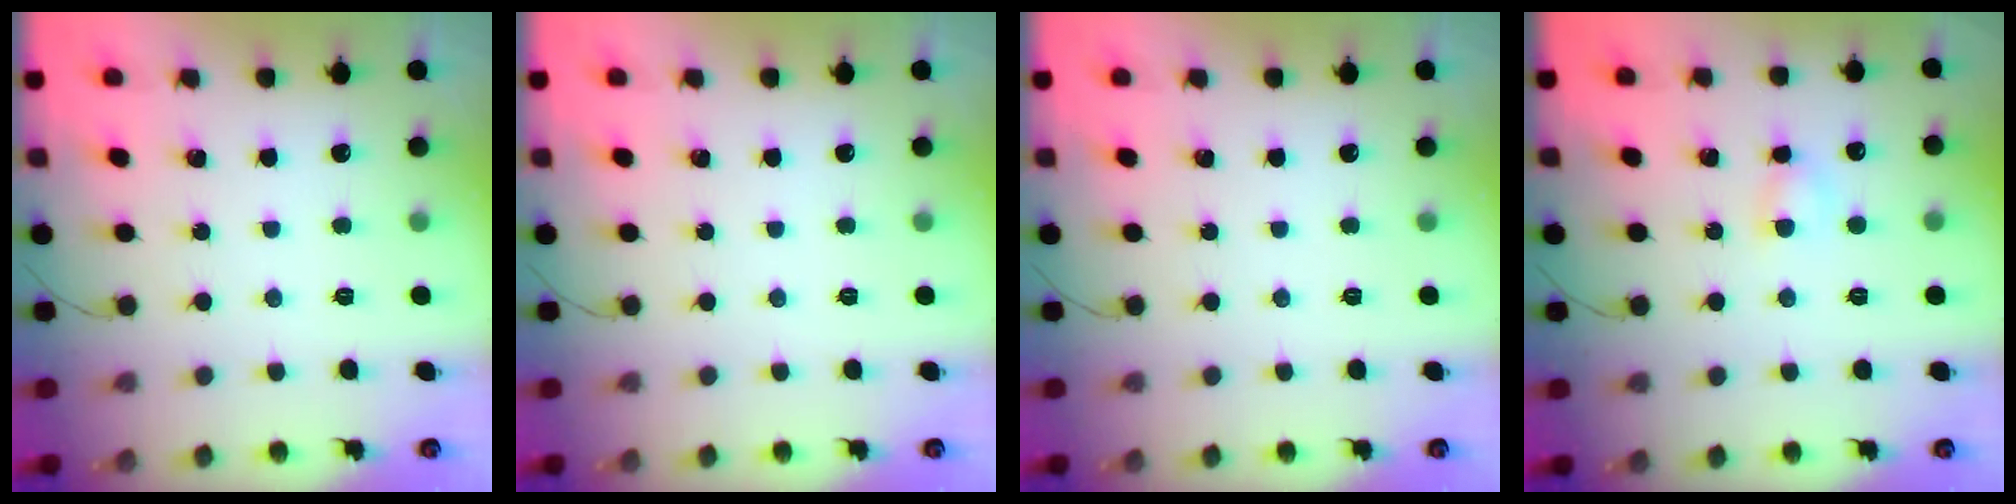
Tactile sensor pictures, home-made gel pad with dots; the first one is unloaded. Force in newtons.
{"total": 0.0}
{"total": 0.0}
{"total": 3.8, "press": 3.5, "slide": 1.3}